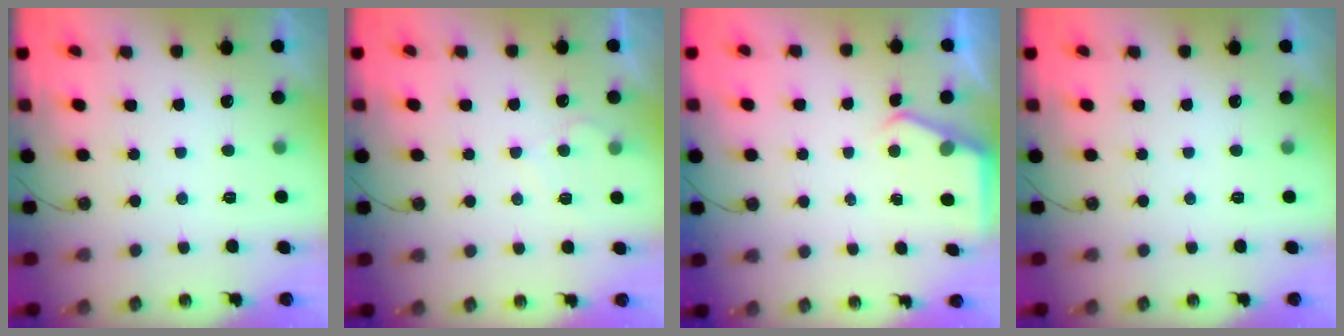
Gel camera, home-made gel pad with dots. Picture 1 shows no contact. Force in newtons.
{"total": 4.9, "press": 4.9, "slide": 0.6}
{"total": 3.4, "press": 3.4, "slide": 0.5}
{"total": 0.0}